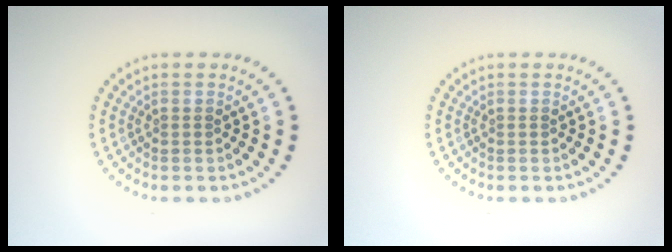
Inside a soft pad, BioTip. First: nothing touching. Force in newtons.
{"total": 0.0}